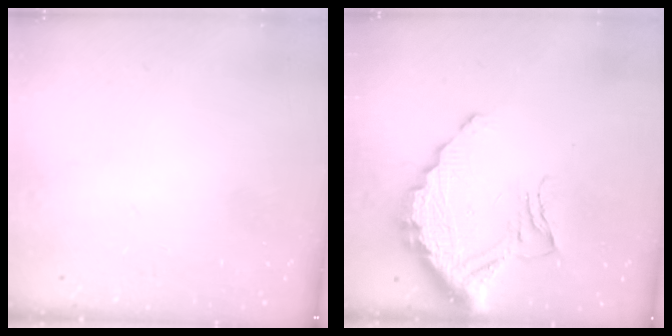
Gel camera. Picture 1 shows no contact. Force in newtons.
{"total": 14.0, "press": 13.9, "slide": 0.9}